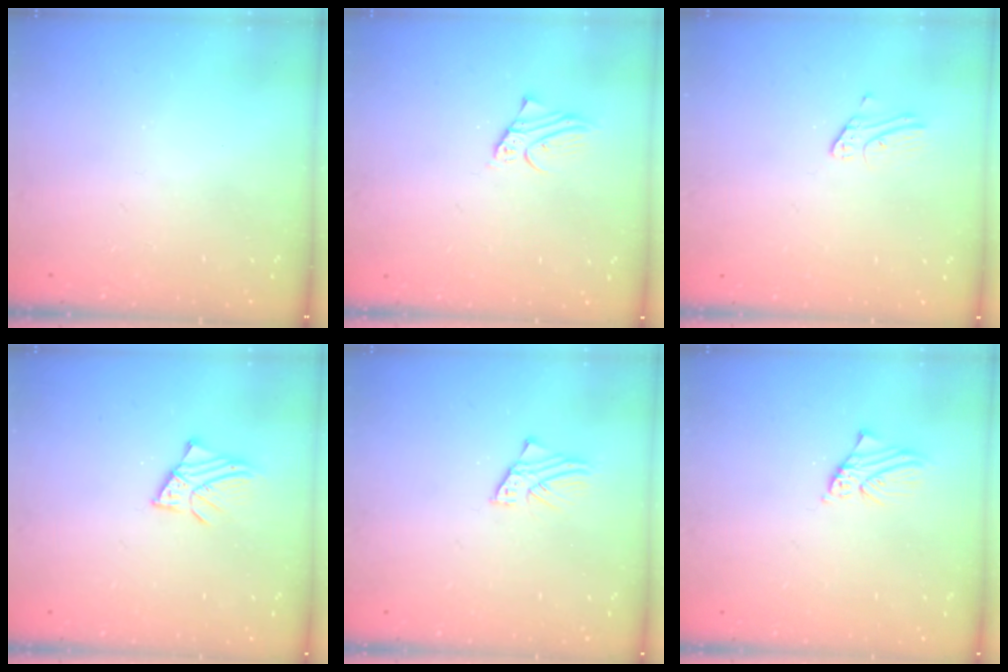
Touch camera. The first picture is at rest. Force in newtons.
{"total": 2.4, "press": 2.4, "slide": 0.1}
{"total": 2.7, "press": 2.7, "slide": 0.2}
{"total": 3.6, "press": 3.6, "slide": 0.2}
{"total": 2.0, "press": 2.0, "slide": 0.1}
{"total": 1.6, "press": 1.6, "slide": 0.1}